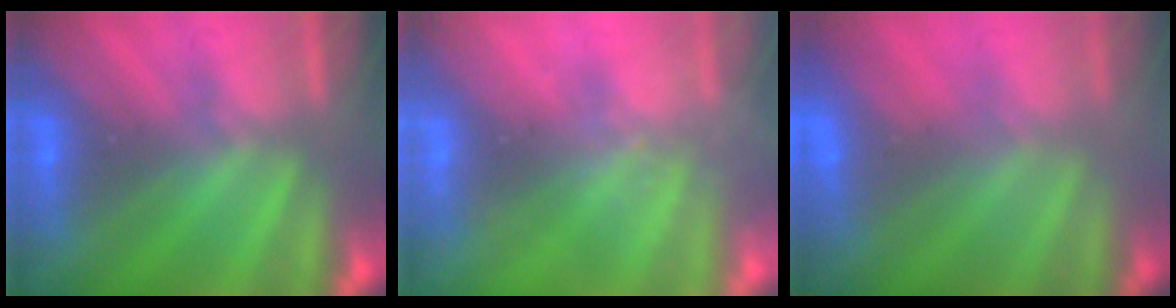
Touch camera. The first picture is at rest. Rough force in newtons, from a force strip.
{"total": 2.3}
{"total": 2.7}